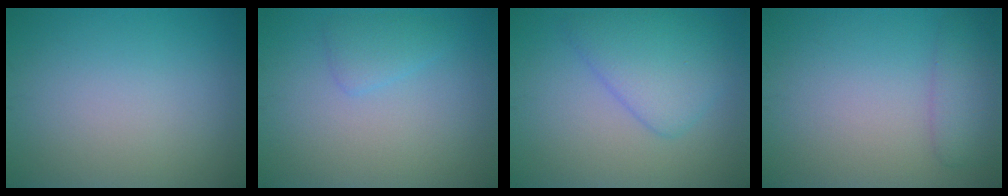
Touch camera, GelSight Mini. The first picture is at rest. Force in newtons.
{"total": 1.7, "press": 1.7, "slide": 0.1}
{"total": 4.5, "press": 4.5, "slide": 0.2}
{"total": 2.3, "press": 2.3, "slide": 0.1}